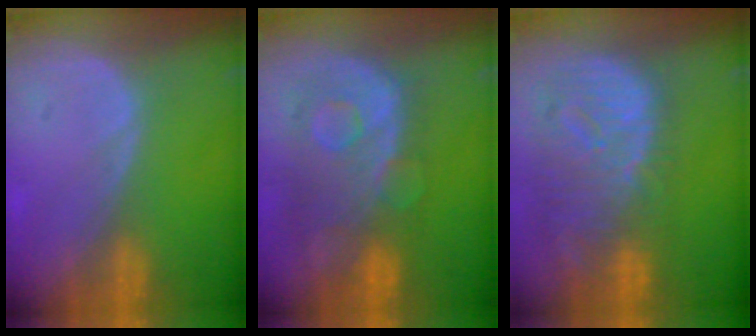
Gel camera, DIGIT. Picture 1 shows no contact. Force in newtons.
{"total": 11.3, "press": 9.8, "slide": 5.7}
{"total": 12.5, "press": 10.8, "slide": 6.4}